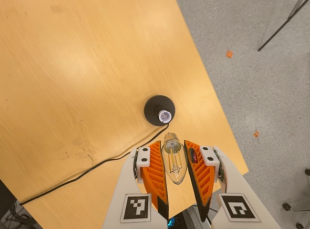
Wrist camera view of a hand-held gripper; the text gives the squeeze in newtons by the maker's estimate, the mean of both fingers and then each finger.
{"total": 11.7, "left": 12.0, "right": 11.3}